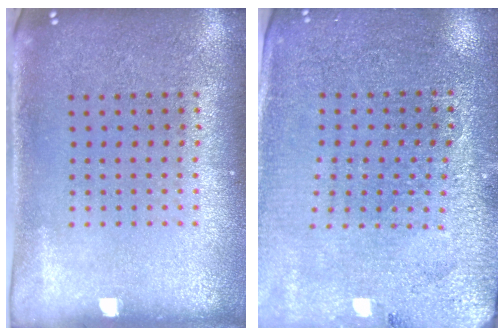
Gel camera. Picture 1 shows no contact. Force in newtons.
{"total": 2.7, "press": 2.7, "slide": 0.3}